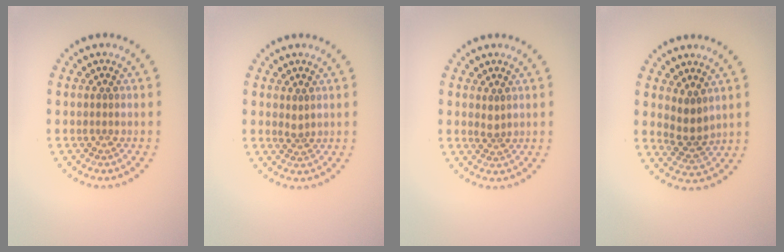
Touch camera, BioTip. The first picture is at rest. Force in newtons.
{"total": 0.9, "press": 0.6, "slide": 0.7}
{"total": 0.9, "press": 0.7, "slide": 0.5}
{"total": 2.4, "press": 1.9, "slide": 1.4}